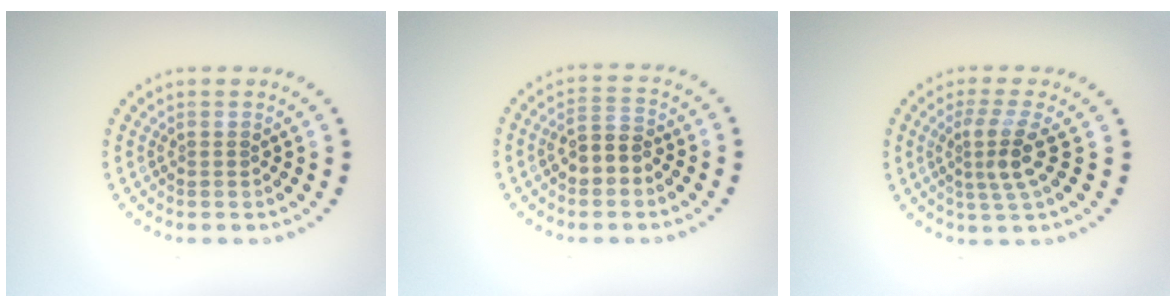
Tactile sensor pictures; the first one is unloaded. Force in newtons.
{"total": 3.0, "press": 2.9, "slide": 0.9}
{"total": 3.0, "press": 2.3, "slide": 2.0}